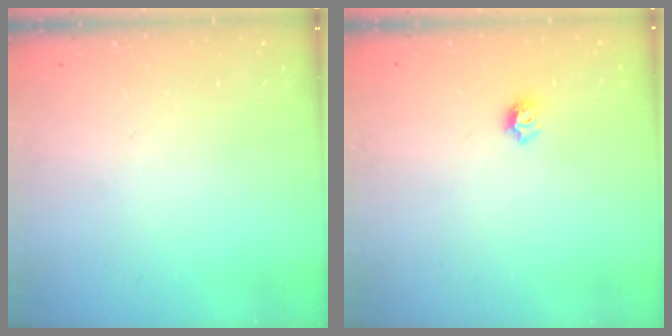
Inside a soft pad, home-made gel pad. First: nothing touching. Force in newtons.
{"total": 5.5, "press": 5.4, "slide": 0.7}